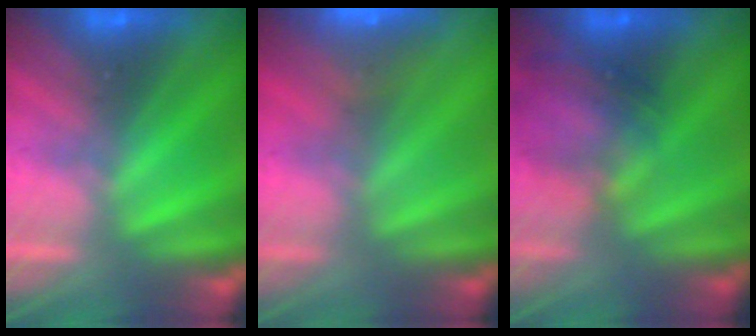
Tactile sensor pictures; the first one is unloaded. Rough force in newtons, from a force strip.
{"total": 6.6}
{"total": 2.1}